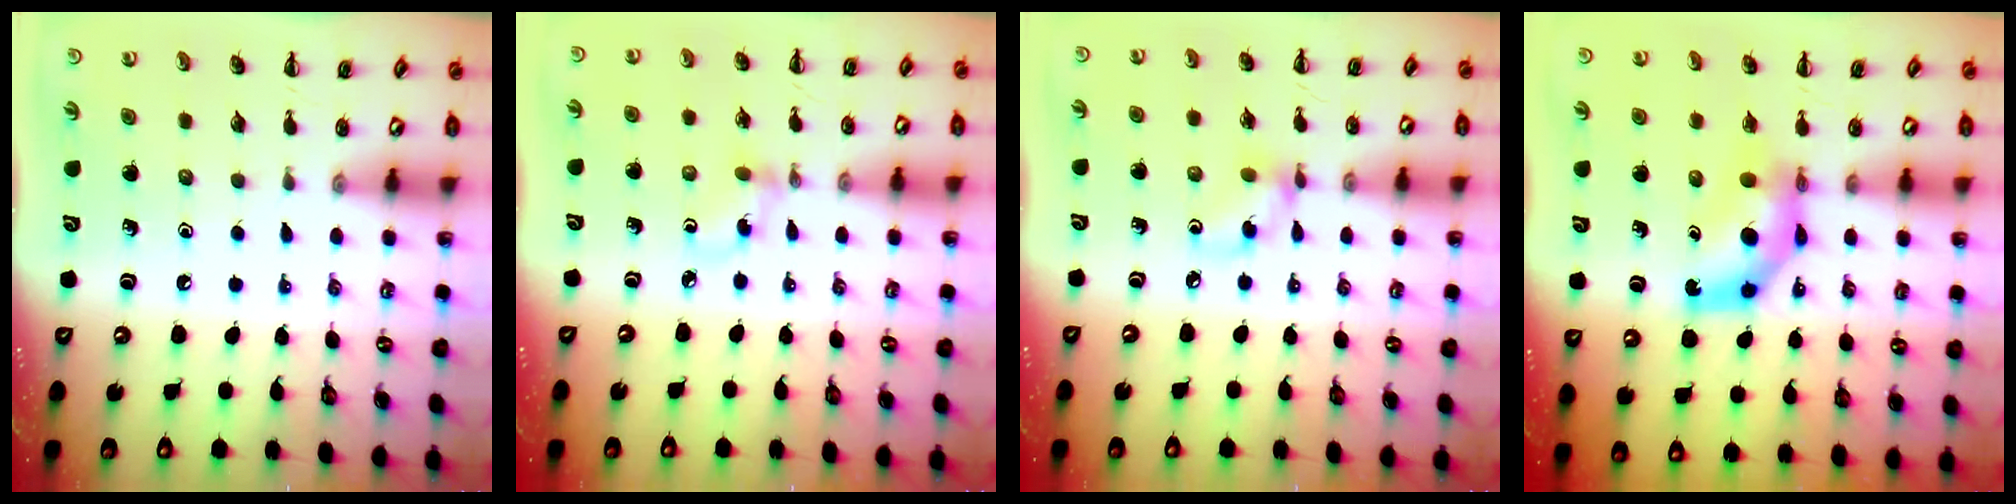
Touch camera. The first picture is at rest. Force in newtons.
{"total": 3.4, "press": 3.2, "slide": 1.1}
{"total": 5.6, "press": 5.6, "slide": 0.1}
{"total": 8.0, "press": 7.9, "slide": 1.5}